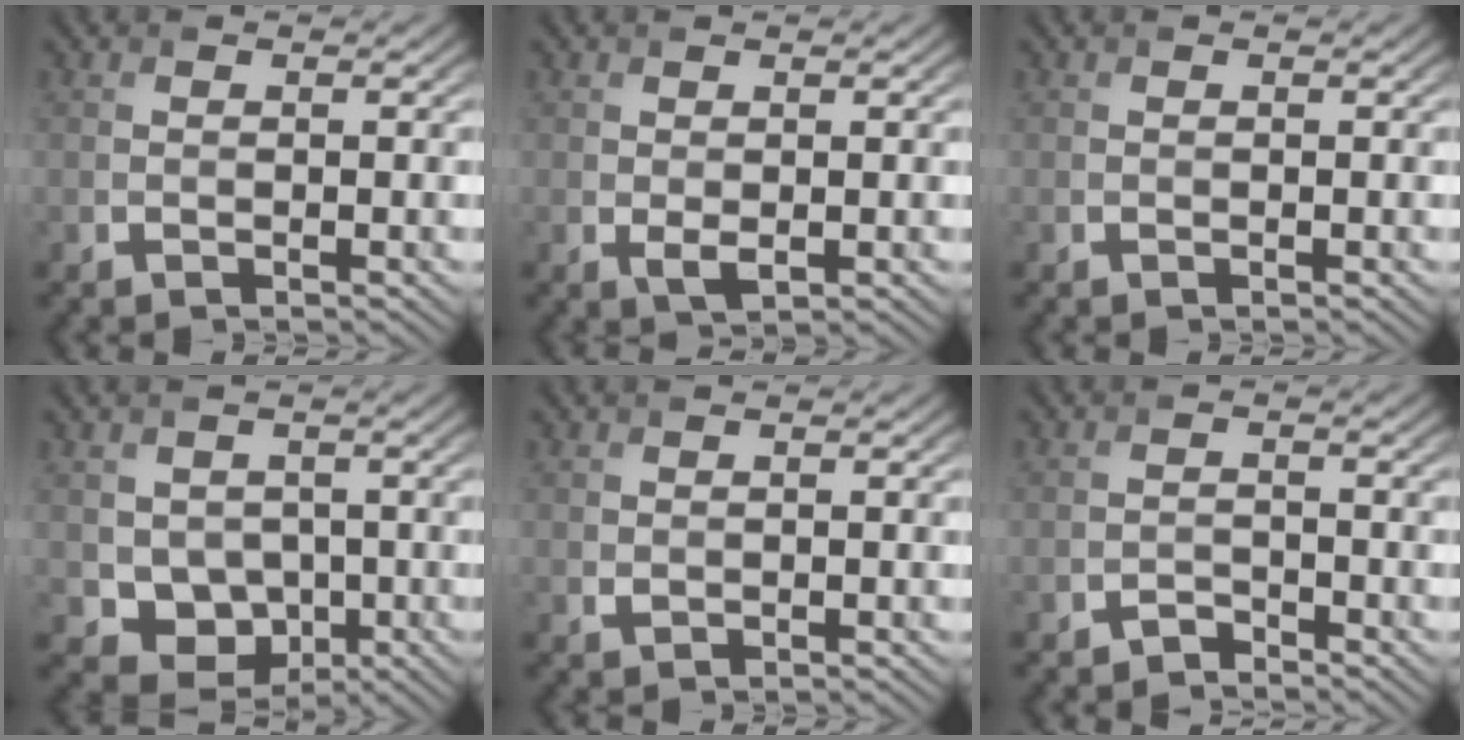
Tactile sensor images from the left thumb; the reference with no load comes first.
{"total": 1.6, "force": [-0.1, 0.9, 1.3], "torque": [-0.029, -0.007, 0.003]}
{"total": 0.0}
{"total": 5.7, "force": [-0.1, 5.0, 2.8], "torque": [-0.066, -0.023, 0.000]}
{"total": 0.6, "force": [0.3, 0.5, 0.2], "torque": [-0.008, -0.003, 0.009]}
{"total": 1.4, "force": [-1.3, 0.4, 0.3], "torque": [-0.004, 0.003, -0.029]}